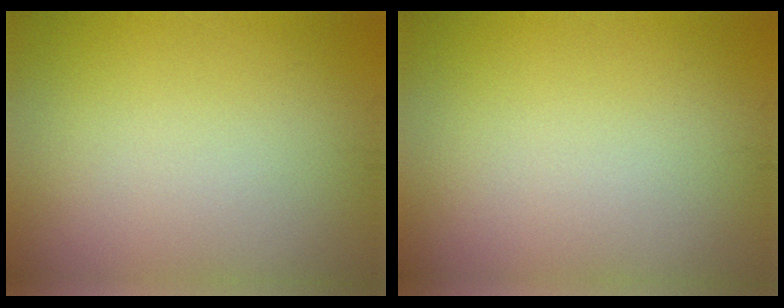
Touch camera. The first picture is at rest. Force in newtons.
{"total": 0.0}